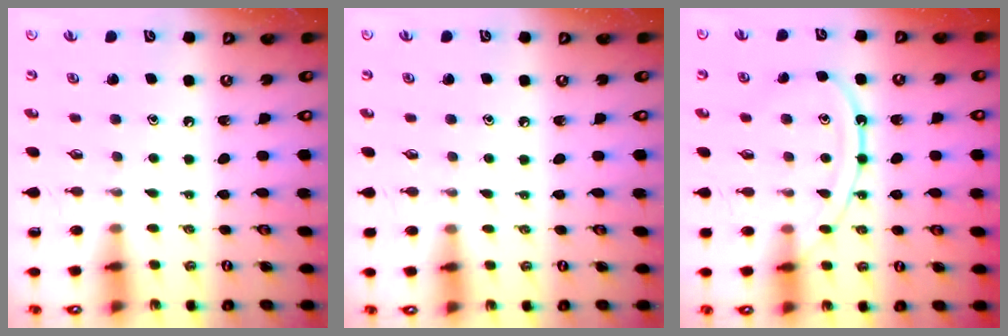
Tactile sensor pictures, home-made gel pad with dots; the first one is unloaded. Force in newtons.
{"total": 2.9, "press": 2.9, "slide": 0.5}
{"total": 11.6, "press": 11.6, "slide": 1.2}